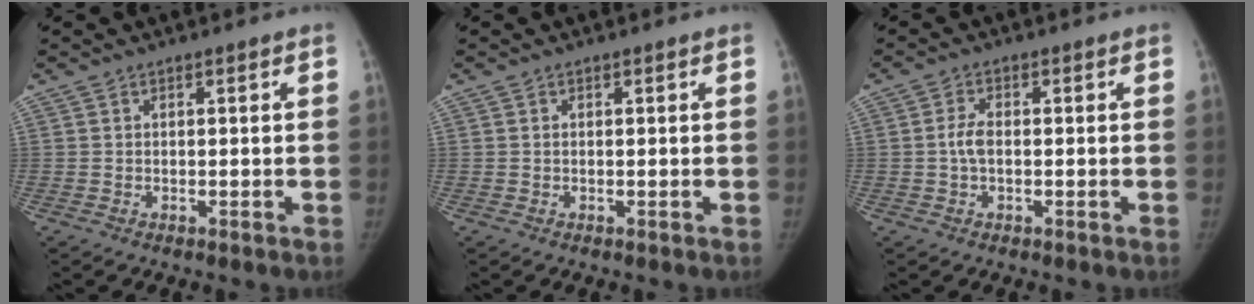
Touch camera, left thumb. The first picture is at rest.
{"total": 0.0}
{"total": 2.9, "force": [-0.2, 1.6, 2.4], "torque": [-0.051, 0.007, -0.007]}